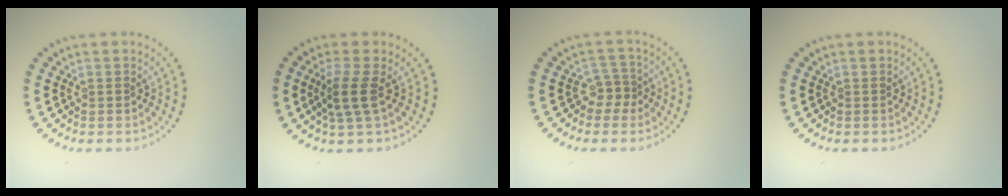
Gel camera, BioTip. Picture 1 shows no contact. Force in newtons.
{"total": 2.6, "press": 2.0, "slide": 1.6}
{"total": 1.8, "press": 1.3, "slide": 1.3}
{"total": 0.0}